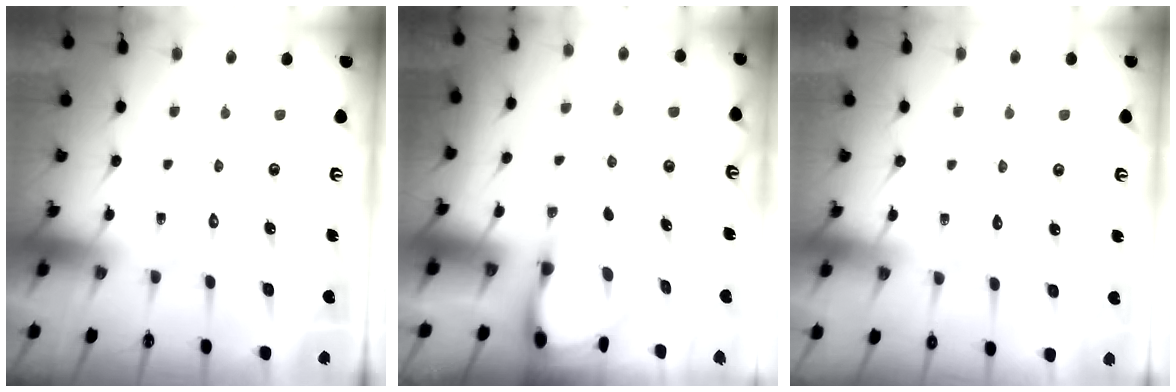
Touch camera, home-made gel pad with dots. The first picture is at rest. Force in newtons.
{"total": 2.9, "press": 2.9, "slide": 0.3}
{"total": 2.8, "press": 2.7, "slide": 0.4}